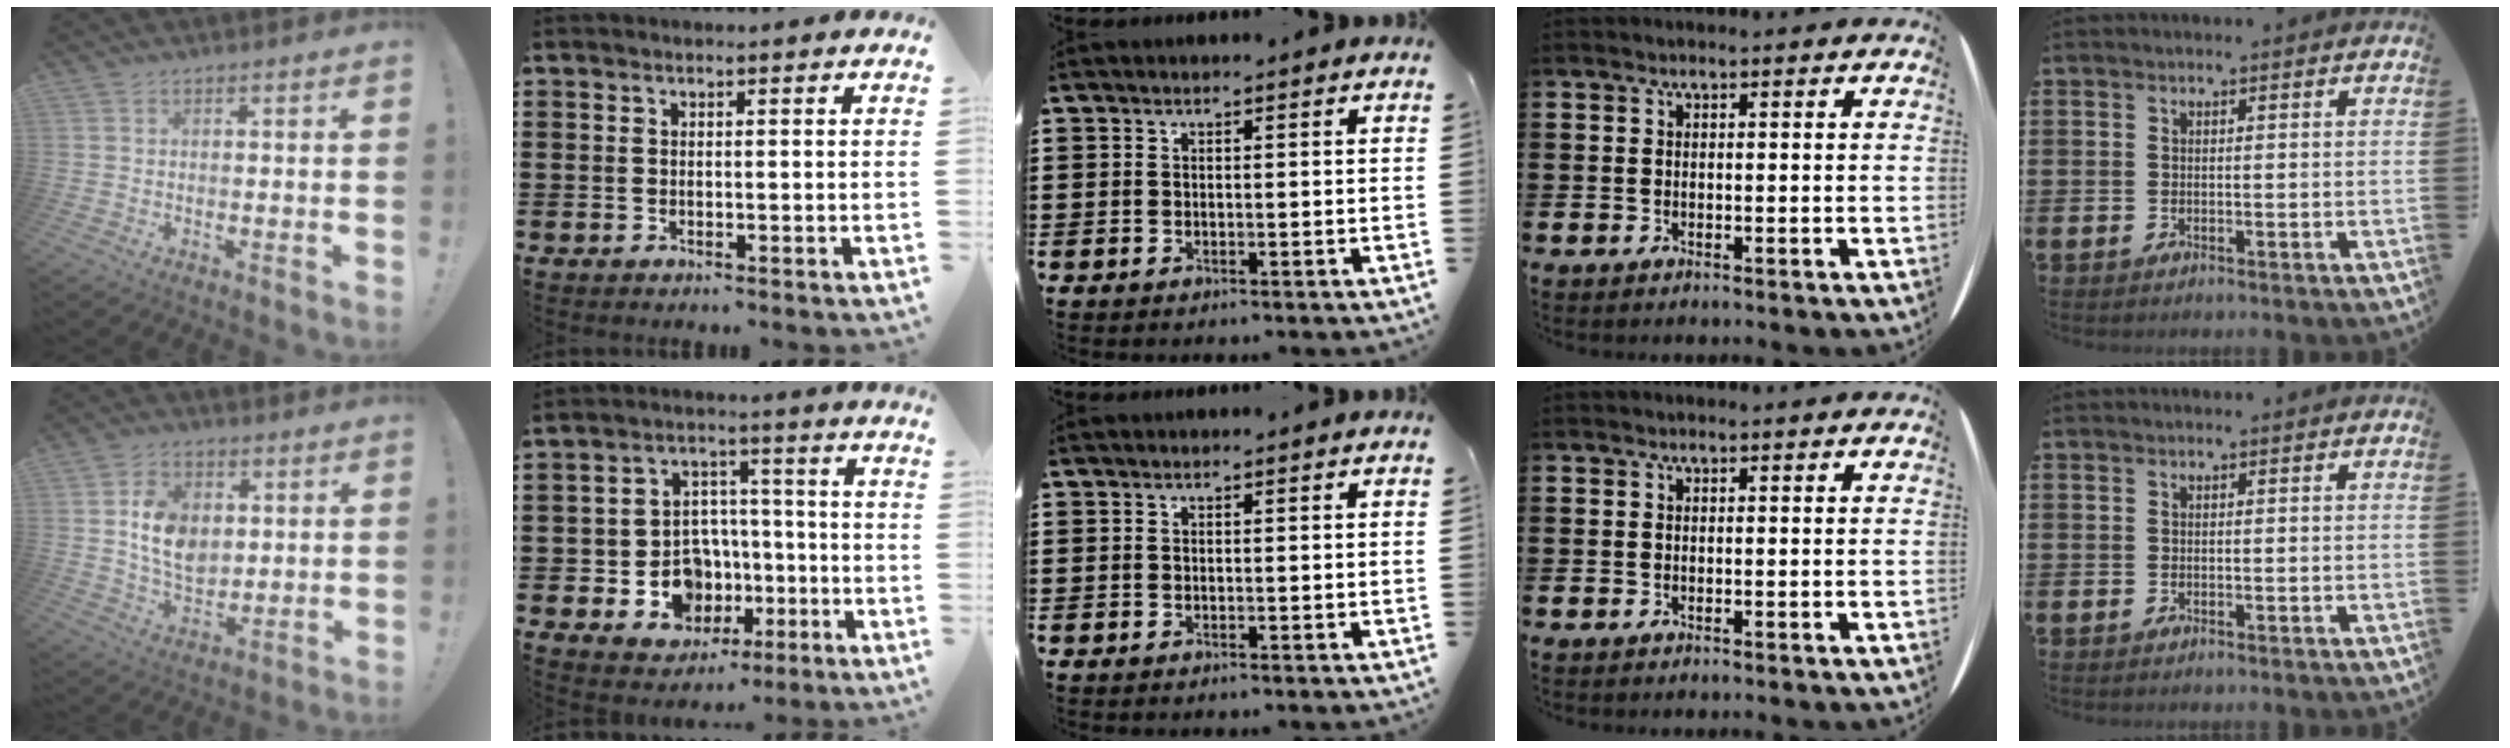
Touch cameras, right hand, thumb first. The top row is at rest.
{"thumb": {"total": 11.4, "force": [3.0, 8.8, 6.5], "torque": [-0.104, -0.005, 0.059]}, "index": {"total": 9.2, "force": [-2.0, 8.0, 4.1], "torque": [-0.090, 0.010, -0.026]}}